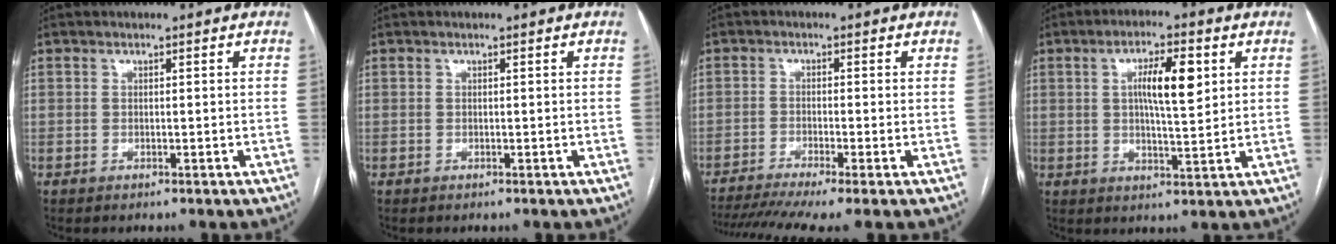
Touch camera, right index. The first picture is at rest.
{"total": 0.0}
{"total": 10.2, "force": [-7.8, -0.1, 6.6], "torque": [-0.102, -0.011, -0.125]}
{"total": 7.7, "force": [2.1, 1.6, 7.2], "torque": [-0.125, 0.009, 0.036]}